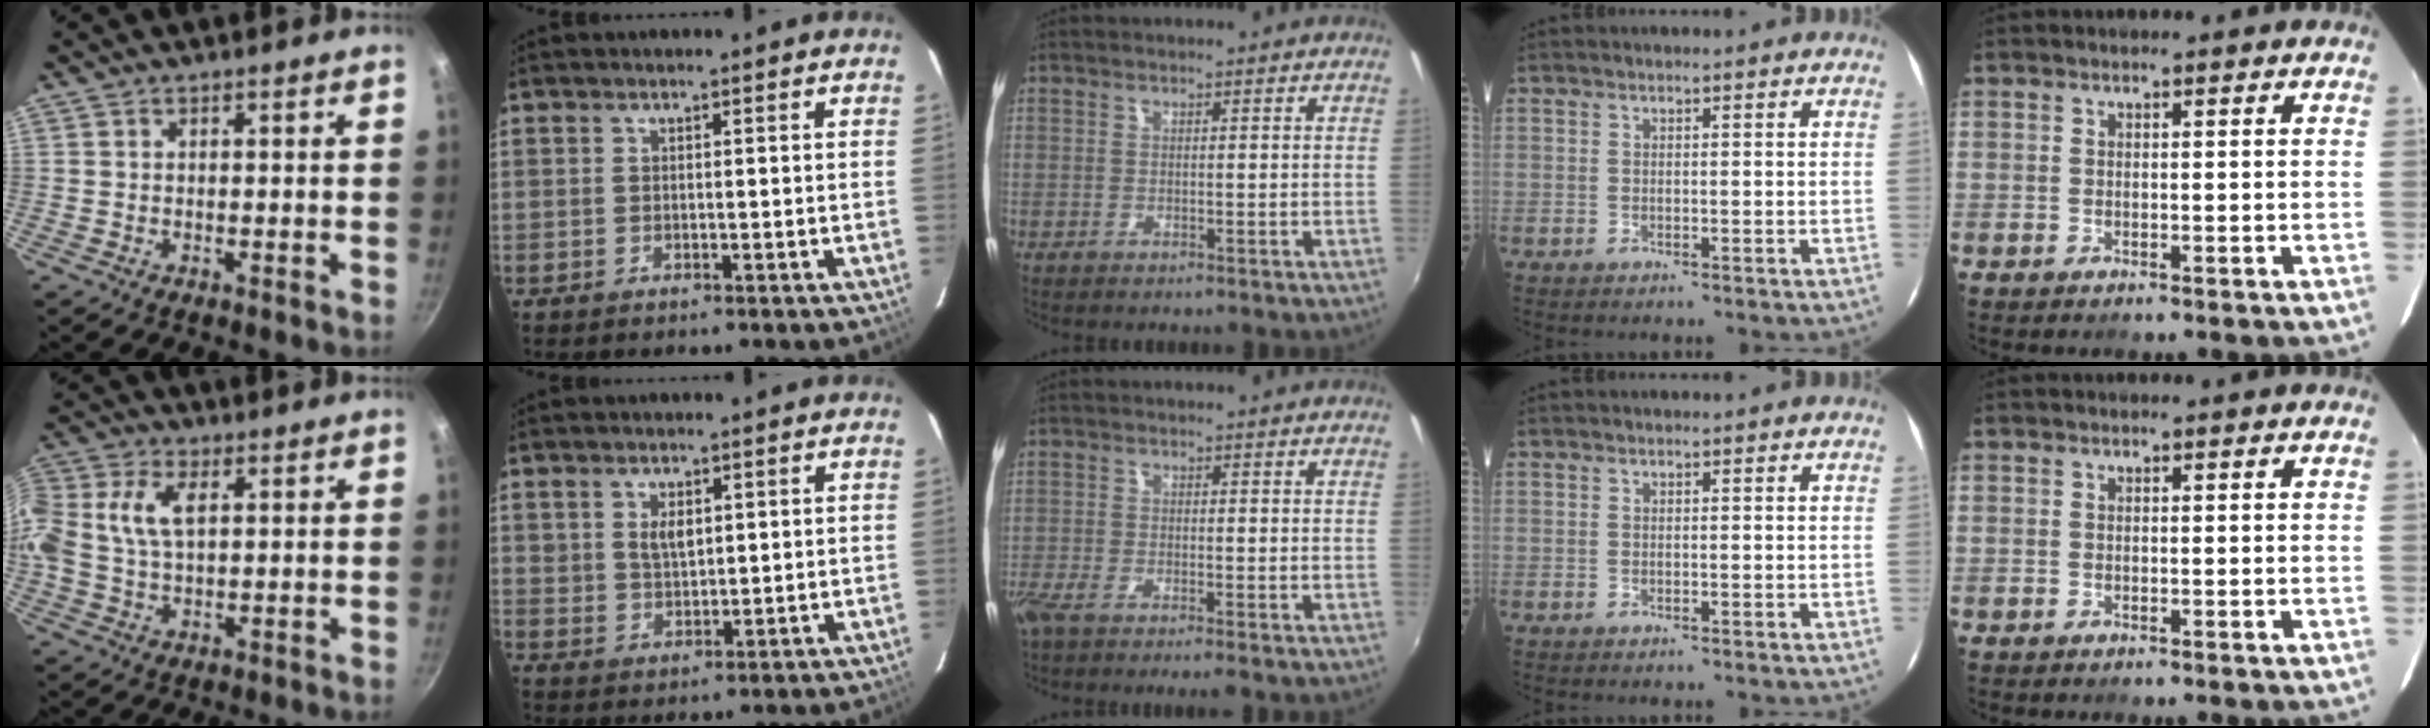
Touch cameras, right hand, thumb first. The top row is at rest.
{"thumb": {"total": 12.2, "force": [2.5, 7.7, 9.1], "torque": [-0.194, 0.026, 0.038]}, "index": {"total": 3.9, "force": [1.5, 2.6, 2.5], "torque": [-0.042, 0.002, 0.033]}, "middle": {"total": 3.9, "force": [-3.1, 0.1, 2.4], "torque": [-0.058, -0.016, -0.062]}}